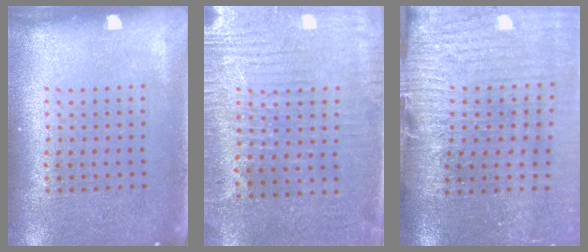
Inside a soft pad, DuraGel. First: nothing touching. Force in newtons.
{"total": 3.1, "press": 2.8, "slide": 1.4}
{"total": 4.0, "press": 3.6, "slide": 1.9}